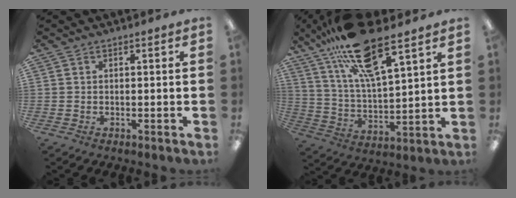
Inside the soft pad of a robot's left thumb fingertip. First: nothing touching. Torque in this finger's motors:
{"motor_torque": [2.10, 1.59, 1.72, -1.05, 0.49]}